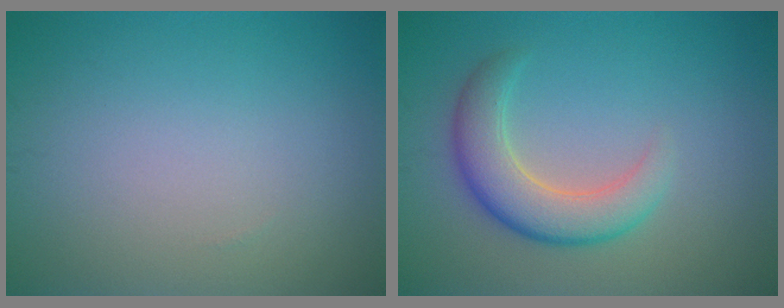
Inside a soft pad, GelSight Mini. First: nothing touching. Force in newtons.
{"total": 4.8, "press": 4.8, "slide": 0.2}